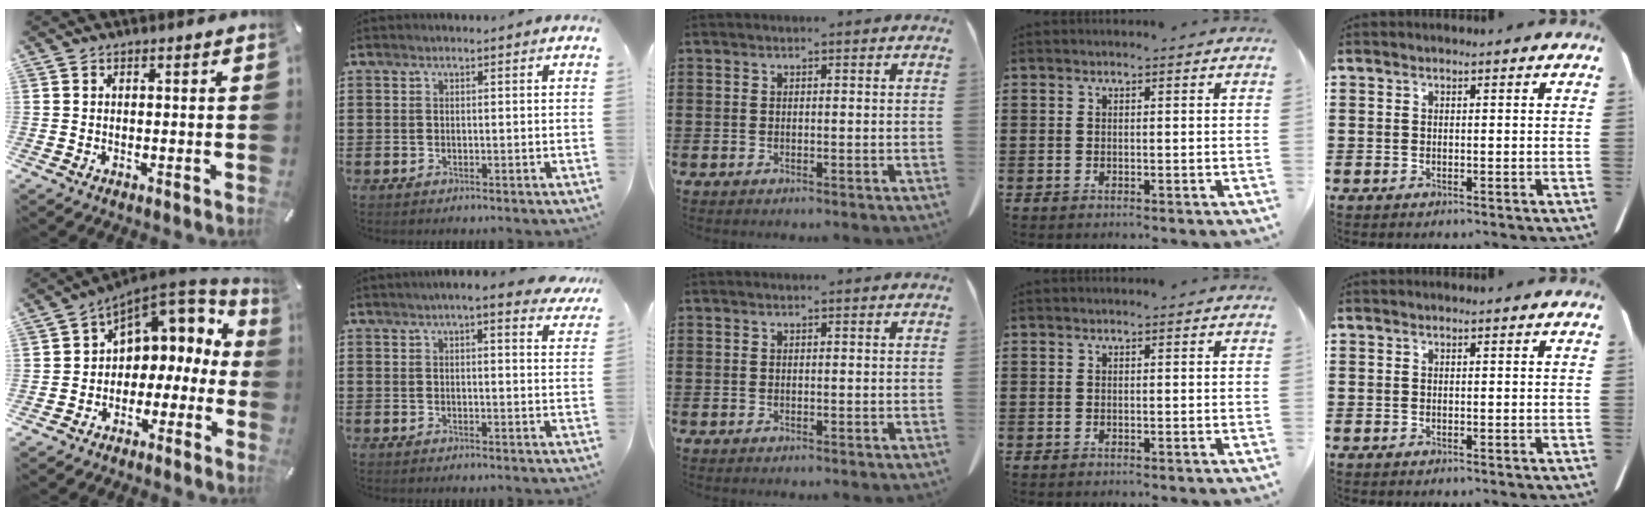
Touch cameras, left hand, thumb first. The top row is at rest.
{"thumb": {"total": 6.4, "force": [2.6, 5.5, 1.9], "torque": [-0.040, -0.030, 0.051]}, "index": {"total": 4.4, "force": [3.6, 0.1, 2.5], "torque": [-0.053, -0.006, 0.062]}}